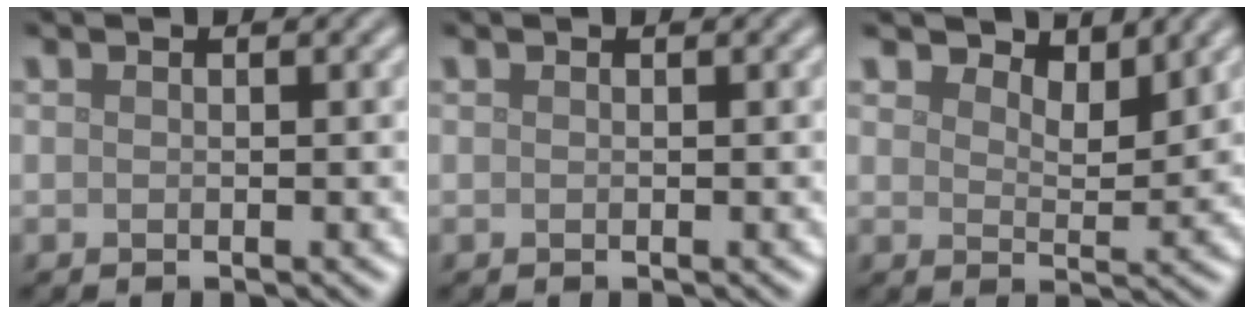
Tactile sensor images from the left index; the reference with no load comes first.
{"total": 0.0}
{"total": 3.6, "force": [3.2, 1.0, 1.1], "torque": [-0.024, -0.001, 0.047]}